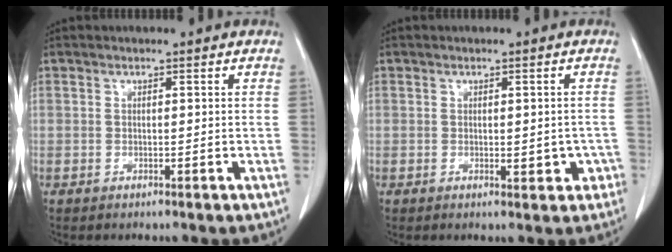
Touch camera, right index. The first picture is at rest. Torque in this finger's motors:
{"motor_torque": [0.30, 0.06, 0.11, 0.05]}